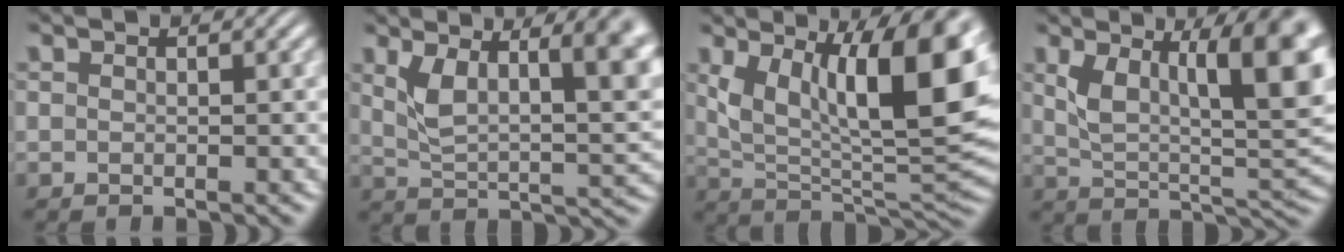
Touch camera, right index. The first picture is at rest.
{"total": 8.2, "force": [2.5, 3.6, 6.9], "torque": [-0.093, -0.009, 0.044]}
{"total": 13.6, "force": [3.2, 7.0, 11.2], "torque": [-0.178, -0.024, 0.062]}
{"total": 11.8, "force": [2.8, 5.9, 9.9], "torque": [-0.119, -0.011, 0.049]}